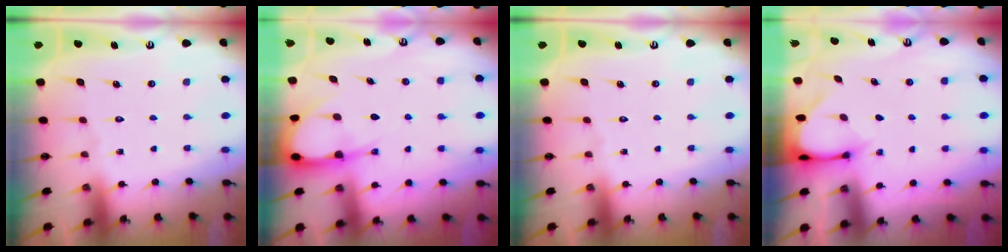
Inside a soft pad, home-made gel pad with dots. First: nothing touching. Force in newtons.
{"total": 5.9, "press": 5.9, "slide": 0.6}
{"total": 0.0}
{"total": 3.4, "press": 3.4, "slide": 0.3}